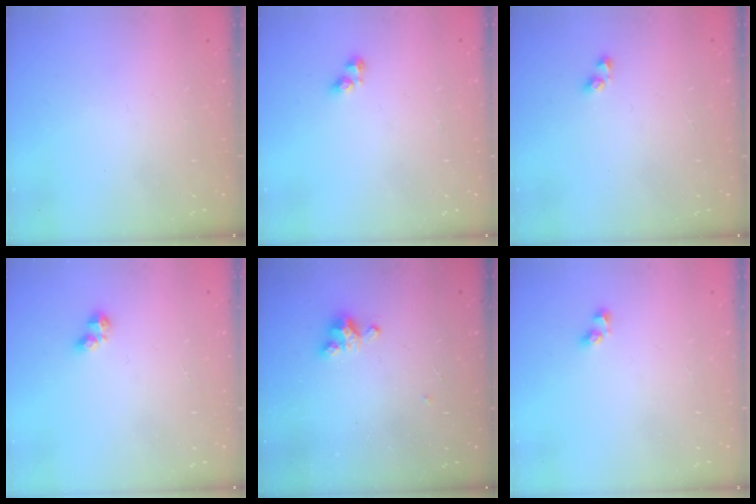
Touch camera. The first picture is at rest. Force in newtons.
{"total": 2.8, "press": 2.8, "slide": 0.3}
{"total": 2.9, "press": 2.9, "slide": 0.2}
{"total": 3.3, "press": 3.3, "slide": 0.4}
{"total": 5.5, "press": 5.5, "slide": 0.4}
{"total": 4.0, "press": 3.7, "slide": 1.6}